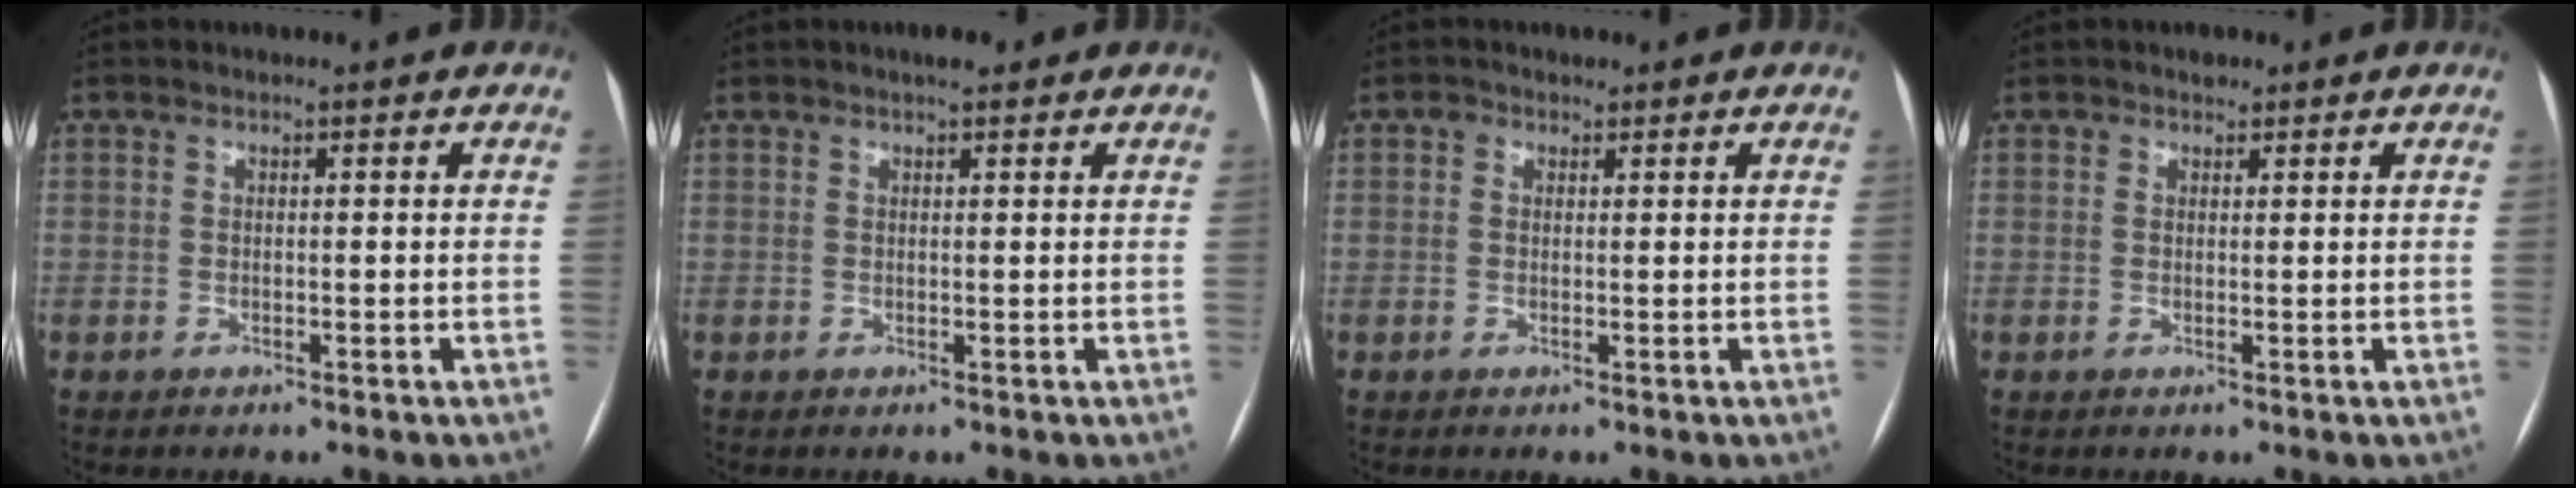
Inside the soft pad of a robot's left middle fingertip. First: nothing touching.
{"total": 1.9, "force": [1.4, 0.5, 1.2], "torque": [-0.020, 0.008, 0.019]}
{"total": 1.2, "force": [0.6, 1.0, 0.2], "torque": [0.000, 0.005, 0.005]}
{"total": 1.0, "force": [0.7, 0.7, 0.2], "torque": [-0.001, 0.000, 0.007]}